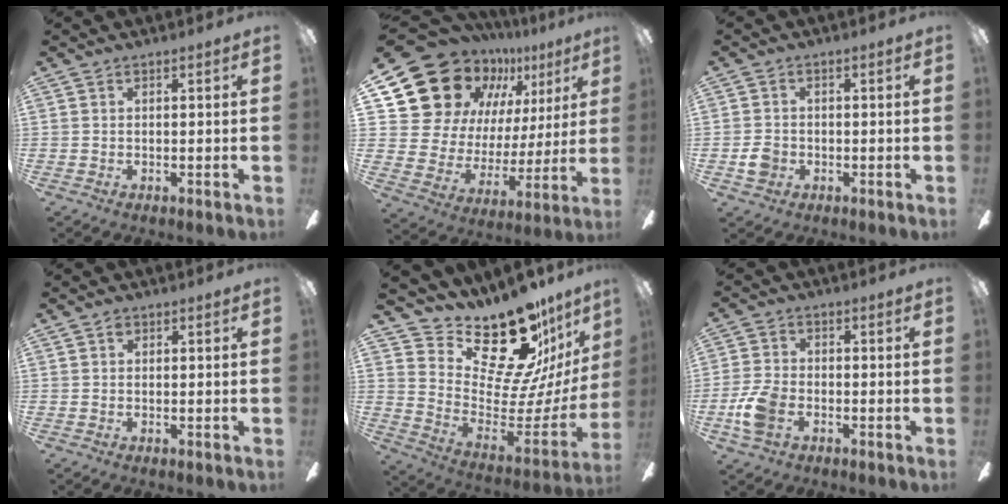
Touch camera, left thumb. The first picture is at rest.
{"total": 20.8, "force": [12.6, 14.0, 8.7], "torque": [-0.156, -0.087, 0.253]}
{"total": 3.5, "force": [-1.0, 3.0, 1.5], "torque": [-0.016, 0.006, -0.017]}
{"total": 0.9, "force": [0.3, 0.7, 0.5], "torque": [-0.010, 0.004, 0.005]}
{"total": 22.4, "force": [17.9, 7.6, 11.2], "torque": [-0.161, -0.155, 0.316]}
{"total": 8.1, "force": [-2.9, 5.4, 5.3], "torque": [-0.114, 0.014, -0.051]}